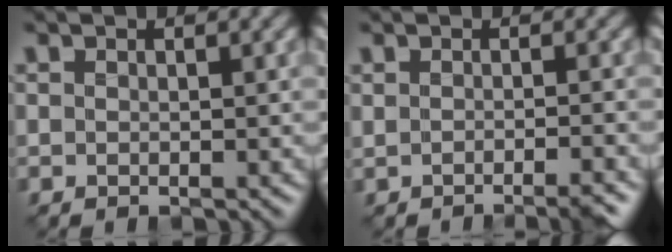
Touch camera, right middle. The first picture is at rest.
{"total": 1.4, "force": [-1.1, 0.1, 0.9], "torque": [-0.011, -0.002, -0.015]}